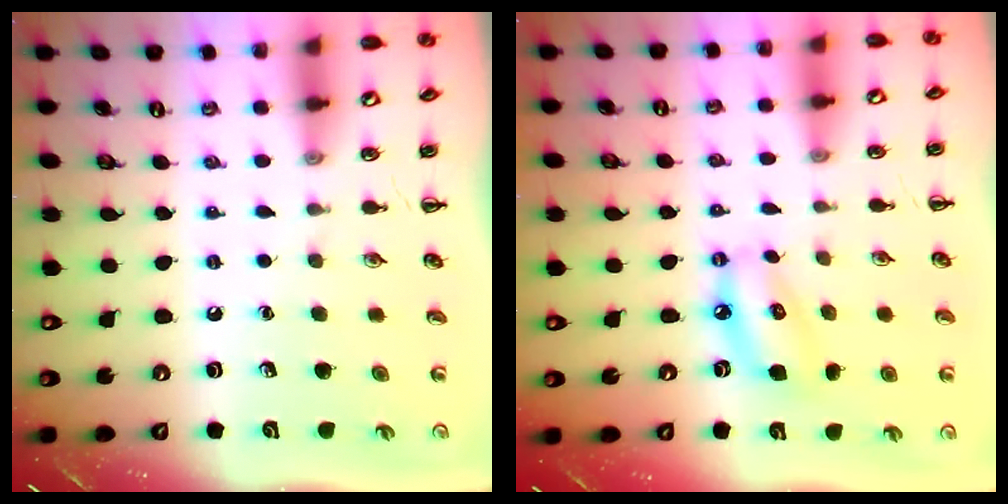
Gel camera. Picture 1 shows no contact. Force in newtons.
{"total": 9.0, "press": 8.7, "slide": 2.3}